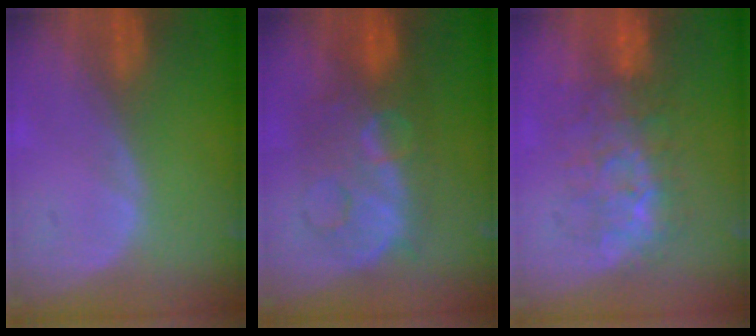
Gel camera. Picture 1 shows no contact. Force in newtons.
{"total": 9.1, "press": 9.0, "slide": 0.3}
{"total": 7.9, "press": 7.7, "slide": 1.9}